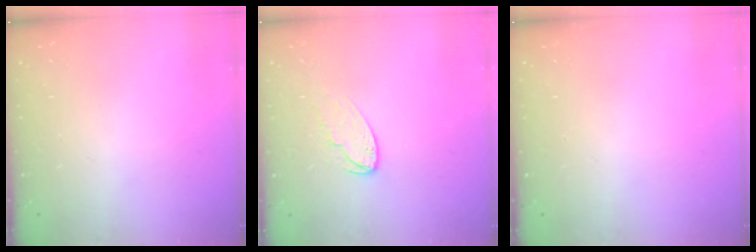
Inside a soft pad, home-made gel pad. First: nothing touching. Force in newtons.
{"total": 6.0, "press": 6.0, "slide": 0.5}
{"total": 0.0}